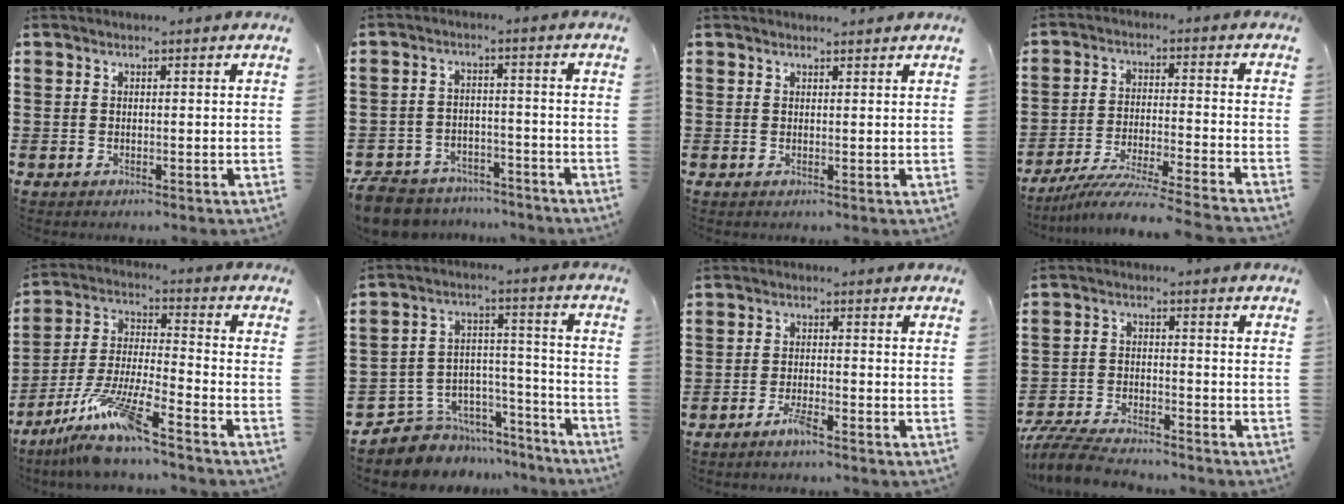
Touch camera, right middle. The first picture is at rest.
{"total": 6.3, "force": [-6.1, 1.4, 0.7], "torque": [-0.033, 0.008, -0.128]}
{"total": 0.8, "force": [0.8, 0.1, 0.0], "torque": [0.006, -0.004, 0.013]}
{"total": 6.8, "force": [-6.2, -0.8, 2.5], "torque": [-0.048, -0.019, -0.121]}
{"total": 10.4, "force": [-8.3, 0.2, 6.2], "torque": [-0.131, -0.004, -0.166]}
{"total": 6.0, "force": [-4.8, 3.6, -0.1], "torque": [-0.008, 0.012, -0.090]}
{"total": 2.8, "force": [-2.0, 0.3, 1.8], "torque": [-0.046, -0.002, -0.042]}
{"total": 6.5, "force": [-6.2, 0.9, 1.9], "torque": [-0.043, 0.005, -0.121]}